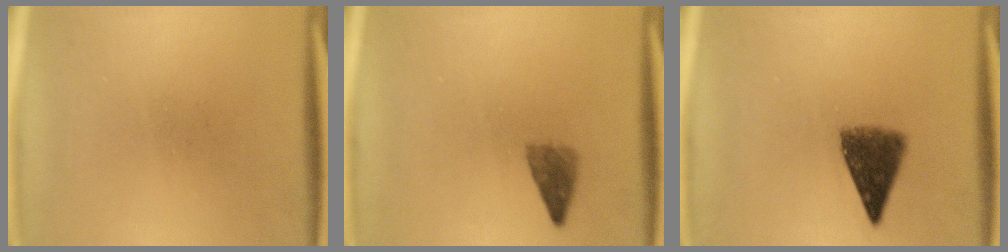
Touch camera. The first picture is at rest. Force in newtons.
{"total": 2.4}
{"total": 7.0}